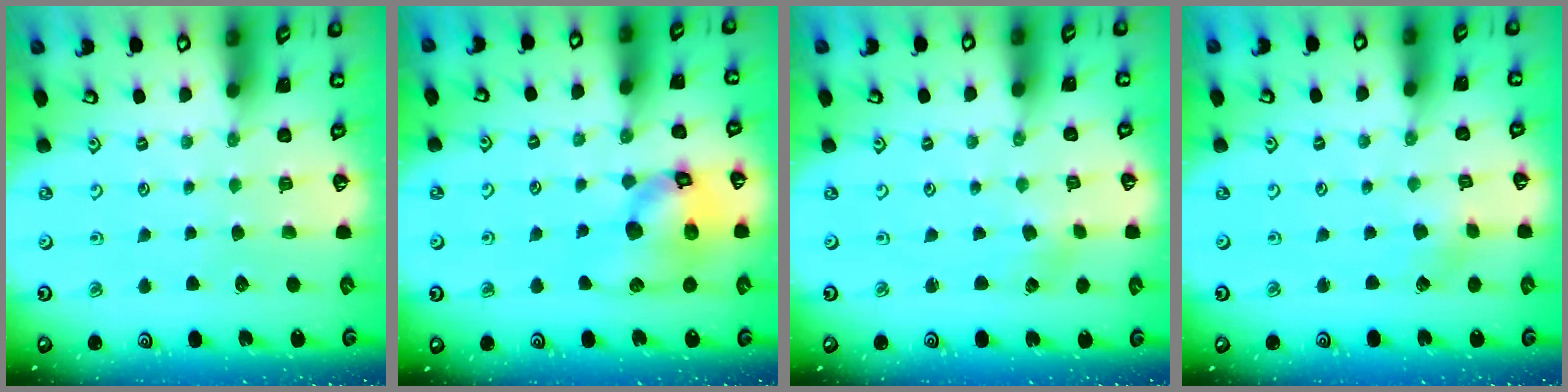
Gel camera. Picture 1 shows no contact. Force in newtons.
{"total": 16.5, "press": 16.4, "slide": 2.2}
{"total": 2.2, "press": 2.2, "slide": 0.2}
{"total": 1.5, "press": 1.5, "slide": 0.2}